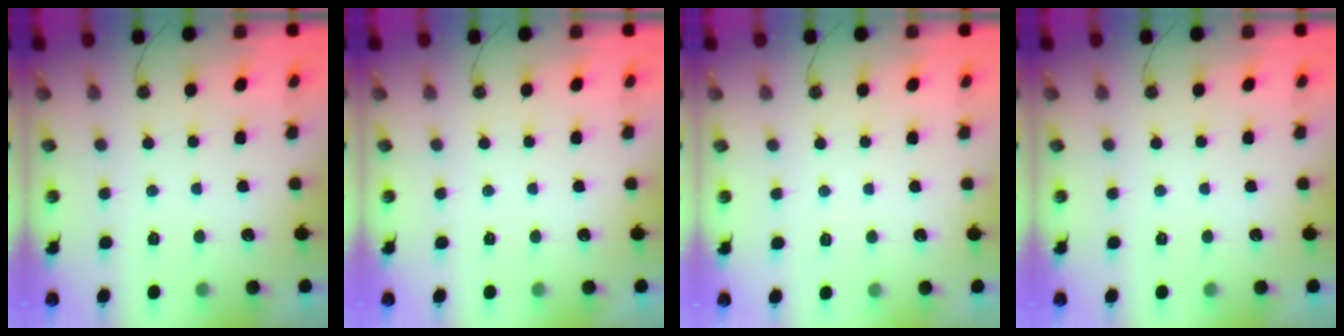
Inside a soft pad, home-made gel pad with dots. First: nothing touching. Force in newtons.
{"total": 0.0}
{"total": 2.6, "press": 2.6, "slide": 0.5}
{"total": 0.0}